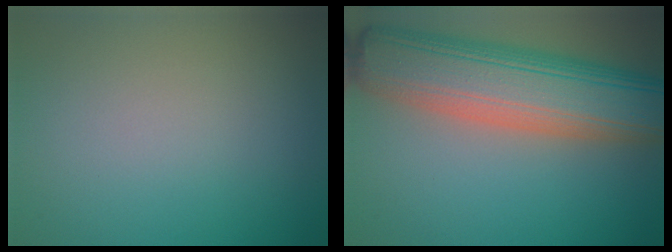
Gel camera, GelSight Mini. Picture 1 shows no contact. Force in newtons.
{"total": 11.6, "press": 11.6, "slide": 0.7}